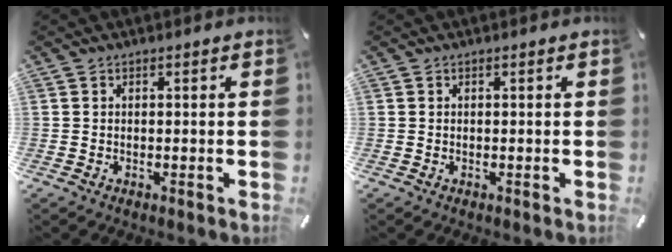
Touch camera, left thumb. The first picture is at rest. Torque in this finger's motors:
{"motor_torque": [0.00, 0.00, 0.00, 0.00, 0.00]}